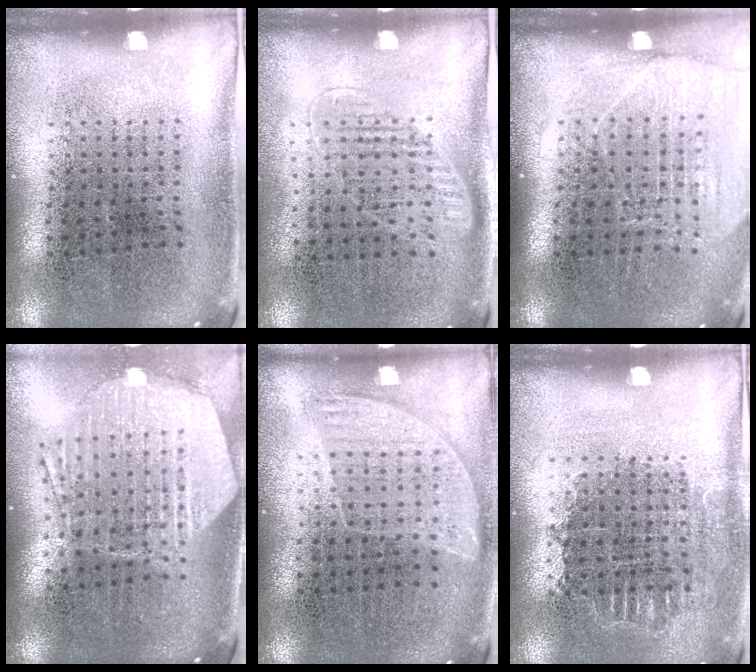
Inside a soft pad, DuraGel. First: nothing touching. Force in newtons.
{"total": 1.2, "press": 1.0, "slide": 0.7}
{"total": 1.7, "press": 1.5, "slide": 0.8}
{"total": 1.9, "press": 1.8, "slide": 0.8}
{"total": 0.9, "press": 0.8, "slide": 0.4}
{"total": 0.9, "press": 0.9, "slide": 0.2}